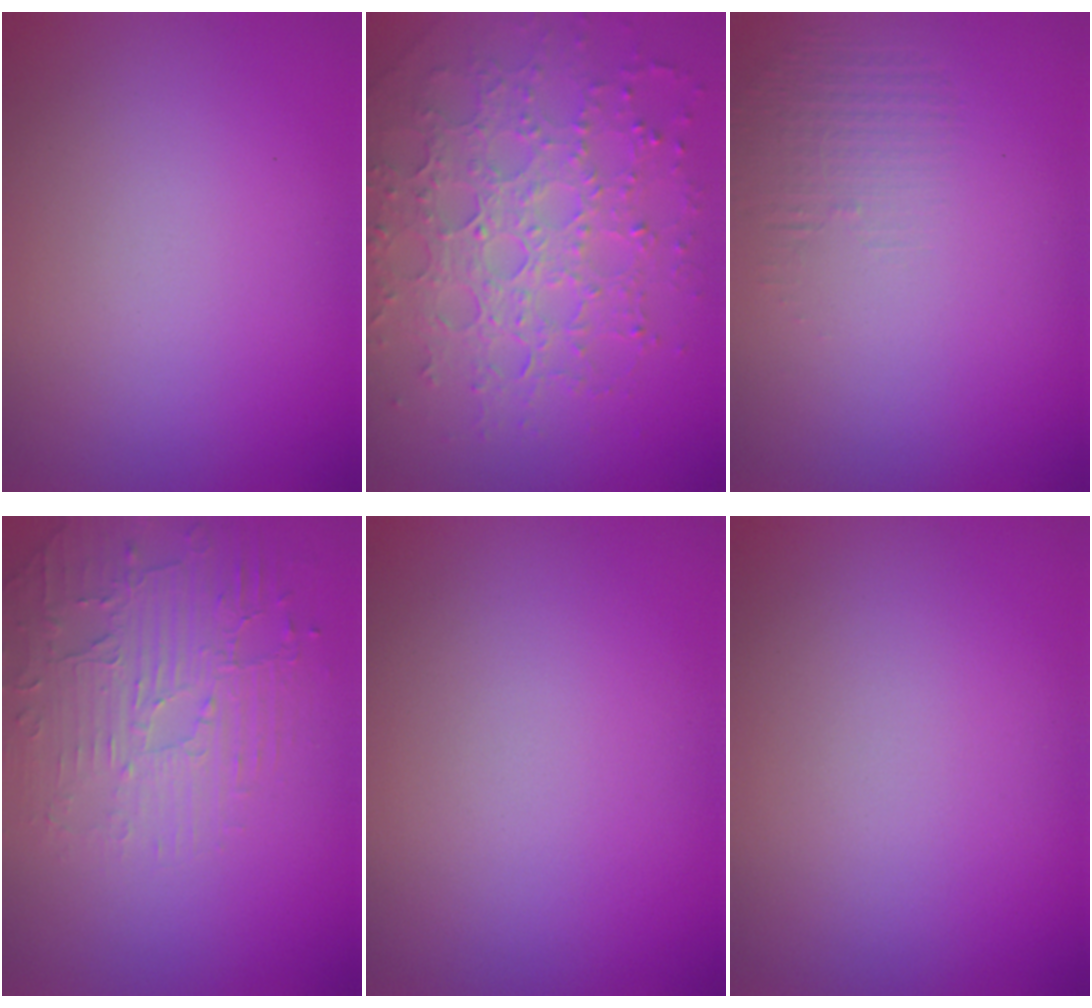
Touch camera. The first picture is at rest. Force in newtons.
{"total": 7.2, "press": 5.2, "slide": 4.9}
{"total": 1.2, "press": 0.1, "slide": 1.2}
{"total": 2.6, "press": 2.1, "slide": 1.5}
{"total": 0.0}
{"total": 0.0}